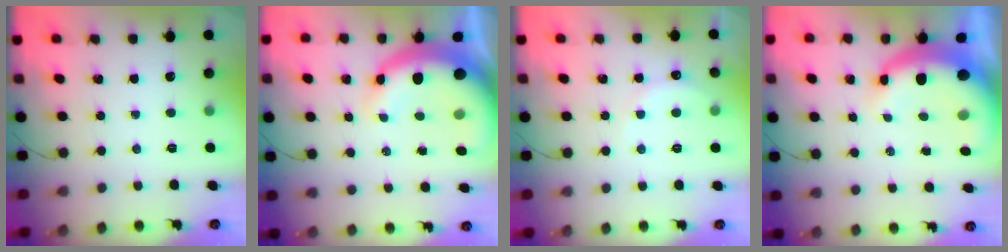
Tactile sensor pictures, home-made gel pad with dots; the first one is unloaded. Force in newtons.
{"total": 11.4, "press": 11.2, "slide": 2.0}
{"total": 6.6, "press": 6.5, "slide": 1.3}
{"total": 9.6, "press": 9.4, "slide": 1.8}